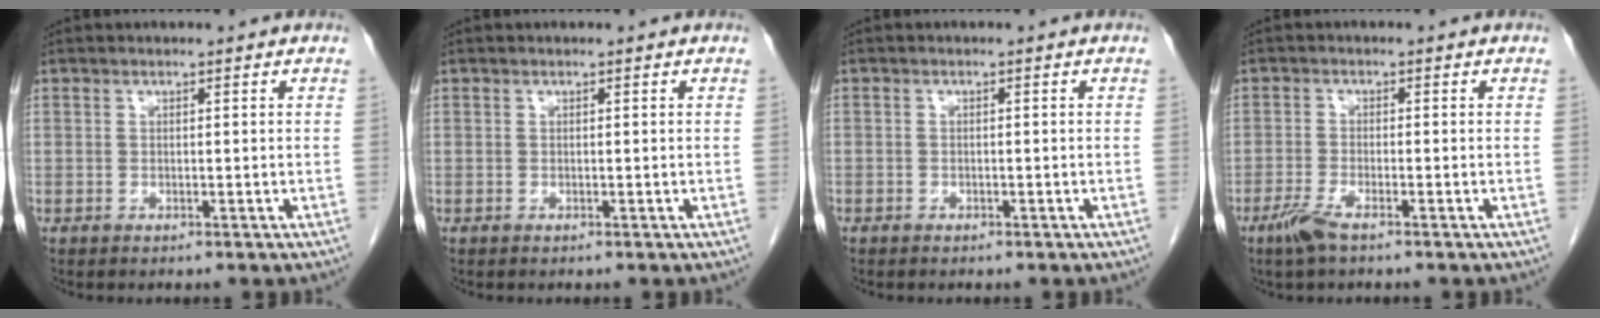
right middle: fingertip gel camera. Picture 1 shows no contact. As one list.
[{"total": 0.0}, {"total": 0.8, "force": [-0.5, 0.6, 0.0], "torque": [-0.006, 0.004, -0.009]}, {"total": 3.4, "force": [-2.4, 0.5, 2.4], "torque": [-0.058, -0.006, -0.049]}]